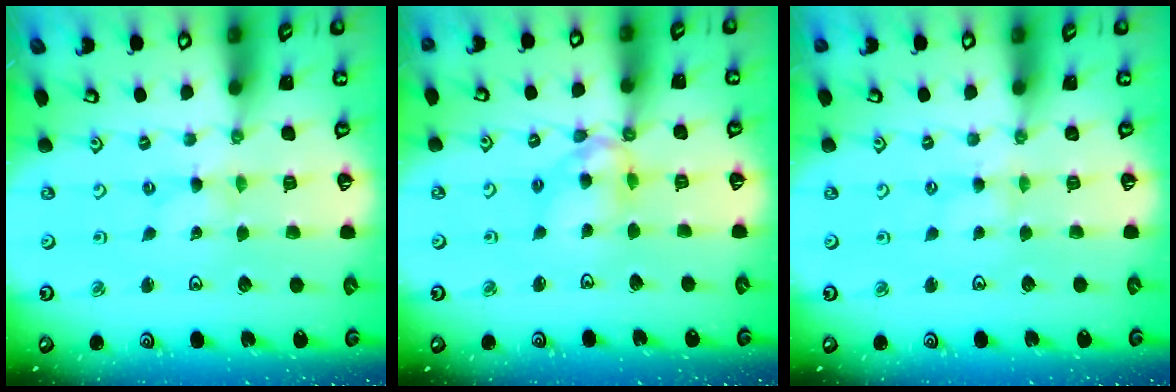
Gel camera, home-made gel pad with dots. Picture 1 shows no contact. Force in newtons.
{"total": 10.5, "press": 10.5, "slide": 1.0}
{"total": 1.8, "press": 1.8, "slide": 0.5}